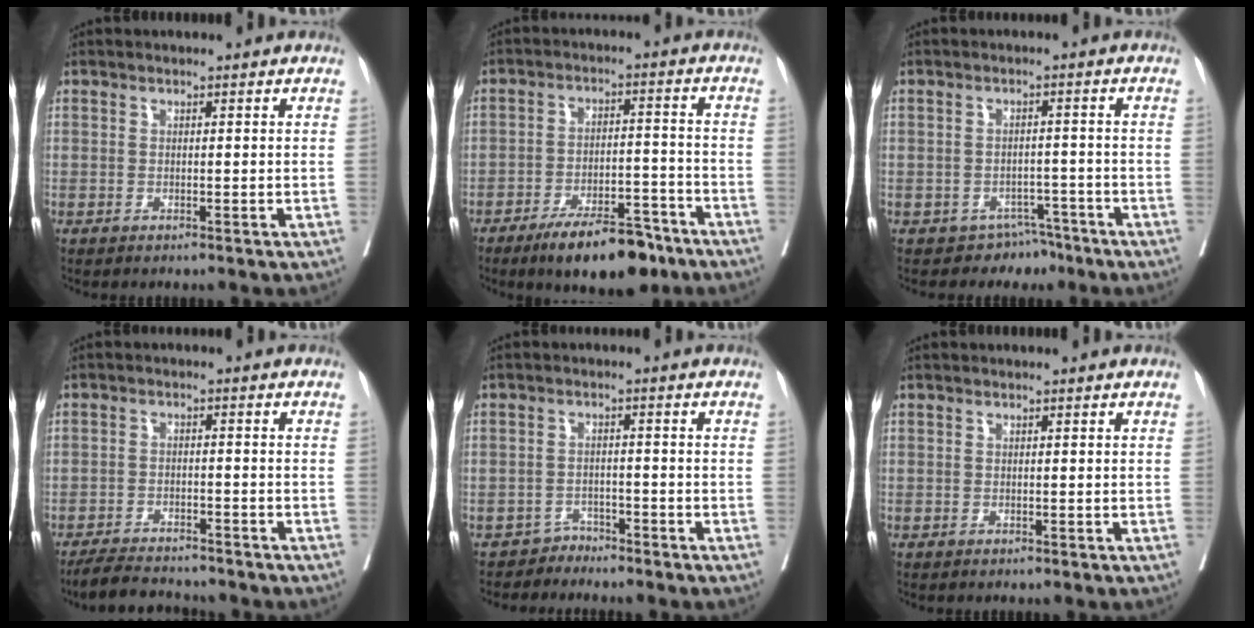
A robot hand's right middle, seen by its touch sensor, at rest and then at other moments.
{"total": 11.0, "force": [-8.0, 3.0, 6.9], "torque": [-0.099, 0.000, -0.128]}
{"total": 4.0, "force": [-3.3, 2.3, -0.5], "torque": [0.017, 0.014, -0.044]}
{"total": 7.0, "force": [-6.6, 0.8, 2.1], "torque": [-0.035, -0.012, -0.106]}
{"total": 2.0, "force": [-1.8, 0.3, -0.8], "torque": [0.017, -0.002, -0.031]}
{"total": 0.0}